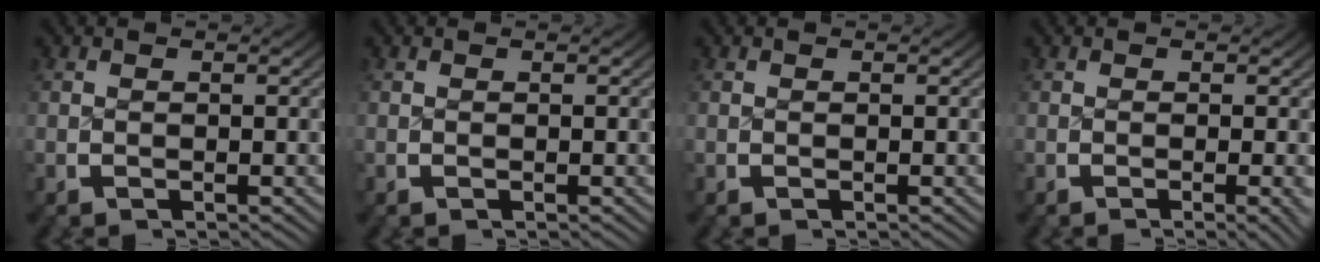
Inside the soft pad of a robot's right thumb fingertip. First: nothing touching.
{"total": 0.0}
{"total": 0.0}
{"total": 2.1, "force": [-0.5, 0.4, 2.0], "torque": [-0.023, 0.000, -0.010]}